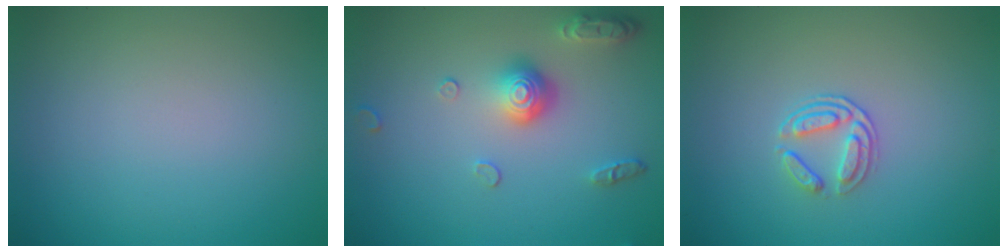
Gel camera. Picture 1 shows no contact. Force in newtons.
{"total": 3.7, "press": 2.9, "slide": 2.4}
{"total": 2.0, "press": 1.4, "slide": 1.4}